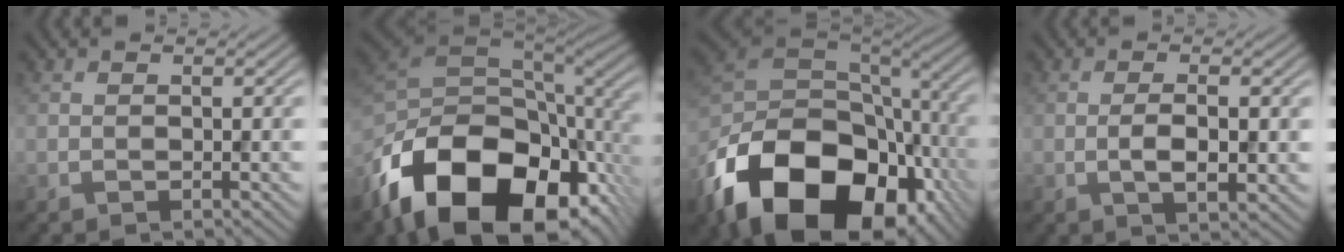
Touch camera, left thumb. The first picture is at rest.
{"total": 19.4, "force": [-9.4, 10.8, 13.0], "torque": [-0.281, -0.052, -0.136]}
{"total": 20.6, "force": [-10.1, 13.5, 11.9], "torque": [-0.277, -0.044, -0.154]}
{"total": 4.0, "force": [-0.6, 1.1, 3.8], "torque": [-0.076, -0.002, -0.010]}